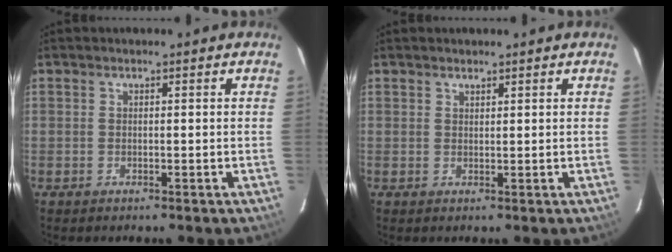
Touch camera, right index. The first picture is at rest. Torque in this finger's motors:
{"motor_torque": [-0.22, 0.11, -0.05, -0.01]}